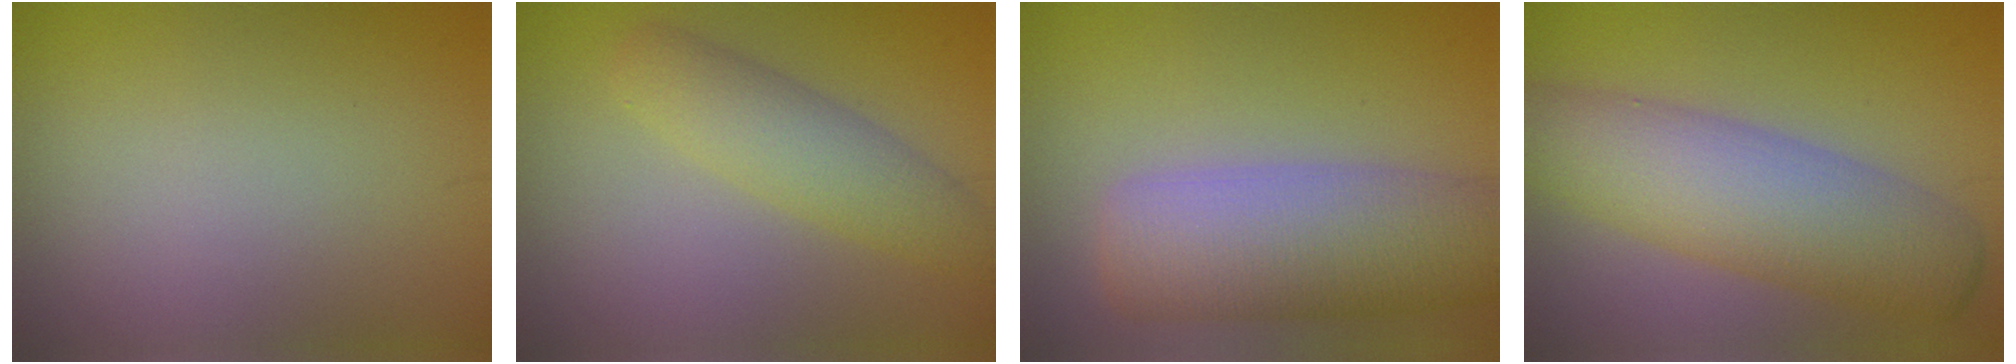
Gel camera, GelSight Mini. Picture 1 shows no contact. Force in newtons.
{"total": 4.2, "press": 4.2, "slide": 0.1}
{"total": 8.6, "press": 8.6, "slide": 0.8}
{"total": 8.3, "press": 8.3, "slide": 0.2}